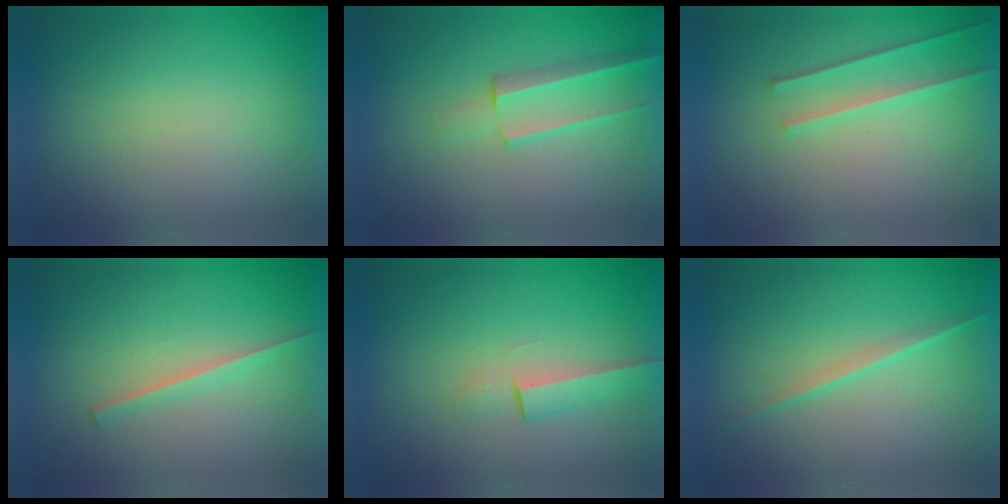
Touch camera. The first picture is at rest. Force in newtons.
{"total": 3.1}
{"total": 2.2}
{"total": 1.8}
{"total": 2.6}
{"total": 2.1}